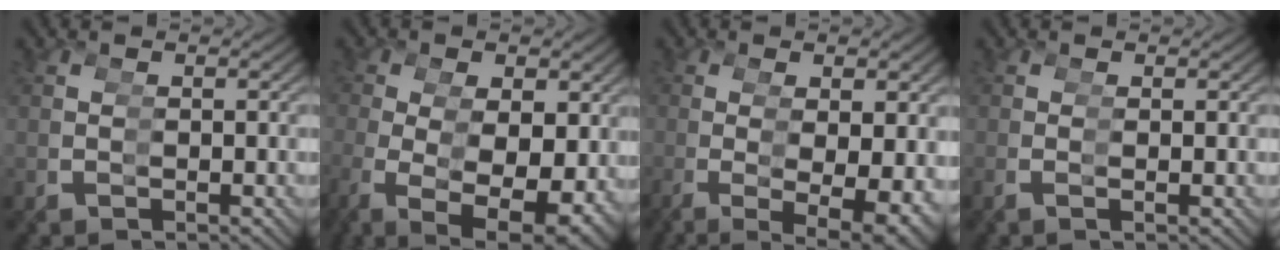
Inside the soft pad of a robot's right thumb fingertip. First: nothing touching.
{"total": 7.1, "force": [-0.9, 4.1, 5.7], "torque": [-0.092, -0.008, -0.007]}
{"total": 5.1, "force": [-0.4, 0.0, 5.1], "torque": [-0.074, 0.013, -0.004]}
{"total": 1.7, "force": [0.4, -1.5, 0.6], "torque": [-0.002, 0.014, 0.002]}